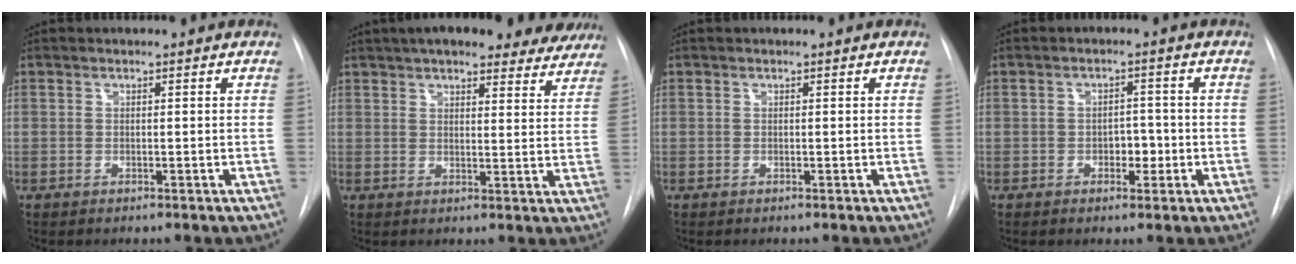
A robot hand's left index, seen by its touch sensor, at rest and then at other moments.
{"total": 19.7, "force": [16.7, 5.5, 8.9], "torque": [-0.129, 0.017, 0.198]}
{"total": 0.0}
{"total": 3.0, "force": [-1.4, 1.8, 2.0], "torque": [-0.021, 0.001, -0.019]}